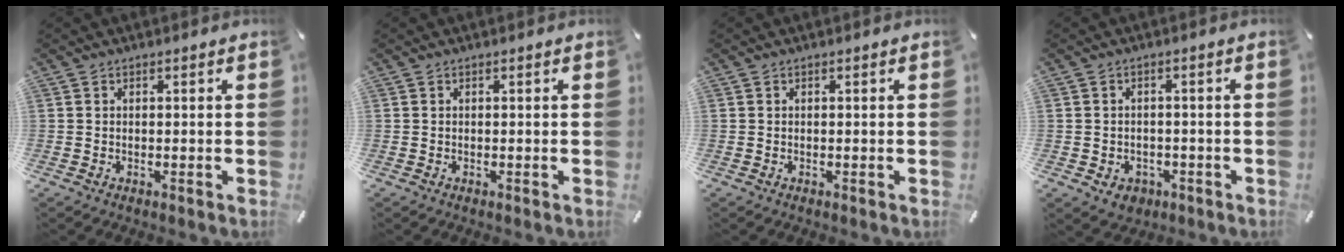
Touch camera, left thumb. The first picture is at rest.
{"total": 0.0}
{"total": 0.0}
{"total": 3.6, "force": [-1.2, 3.1, 1.5], "torque": [-0.024, 0.001, -0.025]}